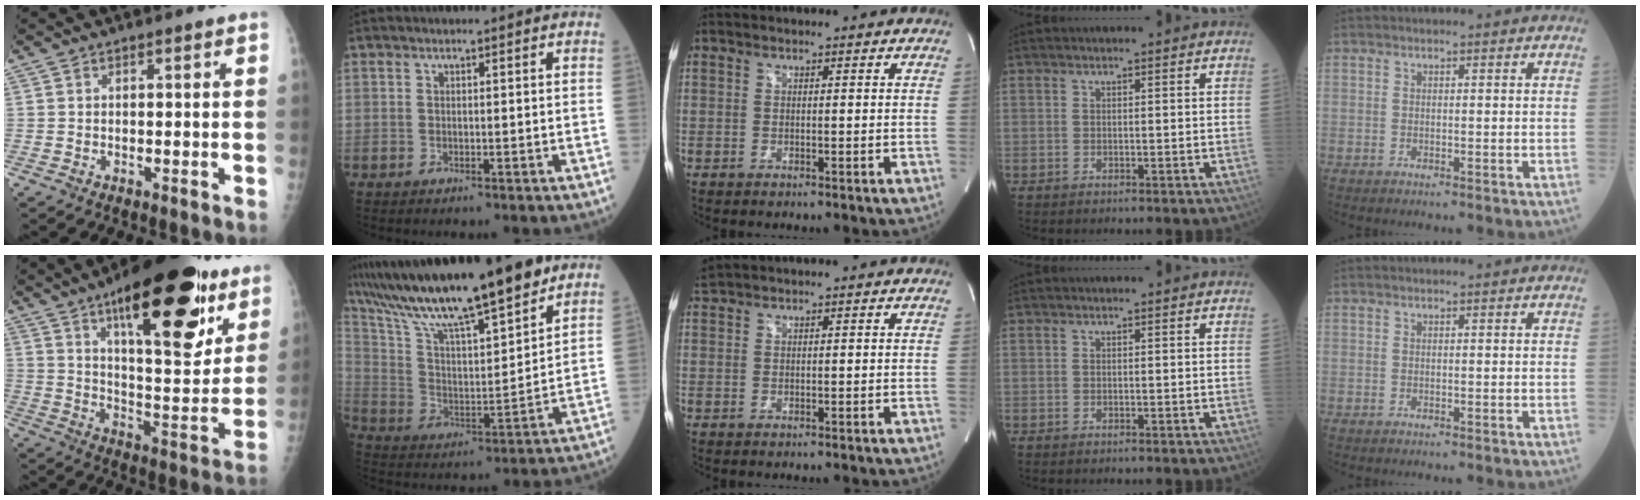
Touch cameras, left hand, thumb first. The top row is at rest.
{"thumb": {"total": 26.8, "force": [14.8, 9.6, 20.1], "torque": [-0.253, -0.053, 0.226]}, "index": {"total": 20.0, "force": [16.3, 1.3, 11.5], "torque": [-0.201, 0.008, 0.289]}, "middle": {"total": 1.2, "force": [1.2, -0.1, 0.2], "torque": [-0.013, 0.018, 0.031]}}